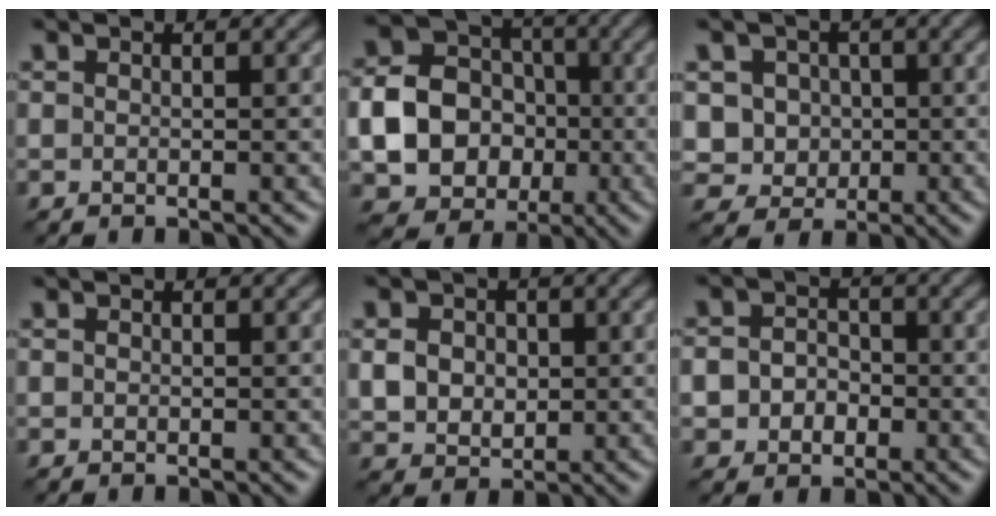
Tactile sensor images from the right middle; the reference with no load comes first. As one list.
[{"total": 8.0, "force": [-1.6, 6.7, 4.1], "torque": [-0.076, -0.006, -0.035]}, {"total": 4.8, "force": [0.5, 4.4, 1.8], "torque": [-0.031, 0.007, 0.004]}, {"total": 0.0}, {"total": 3.5, "force": [0.1, 2.9, 1.9], "torque": [-0.046, -0.008, -0.001]}, {"total": 4.6, "force": [-1.1, 4.0, 2.1], "torque": [-0.016, 0.000, -0.038]}]